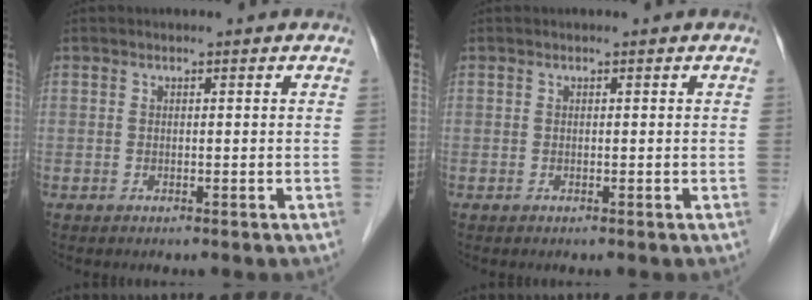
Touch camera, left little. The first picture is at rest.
{"total": 0.0}